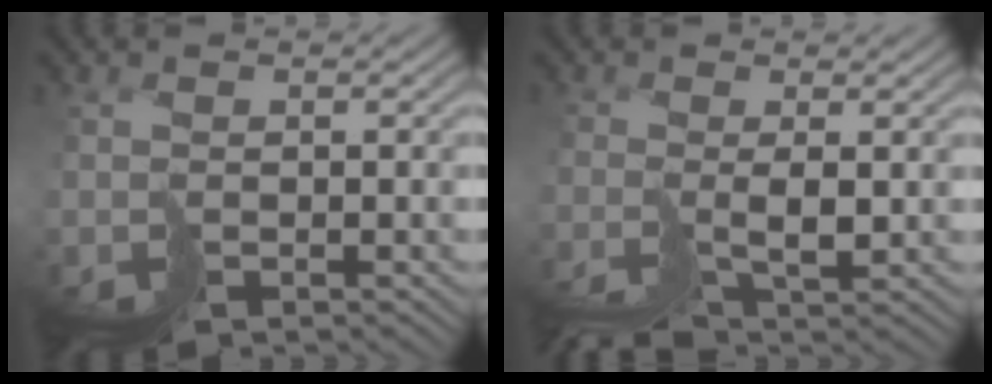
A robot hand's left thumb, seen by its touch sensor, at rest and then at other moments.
{"total": 2.9, "force": [-2.1, -0.3, 2.0], "torque": [-0.024, -0.006, -0.041]}